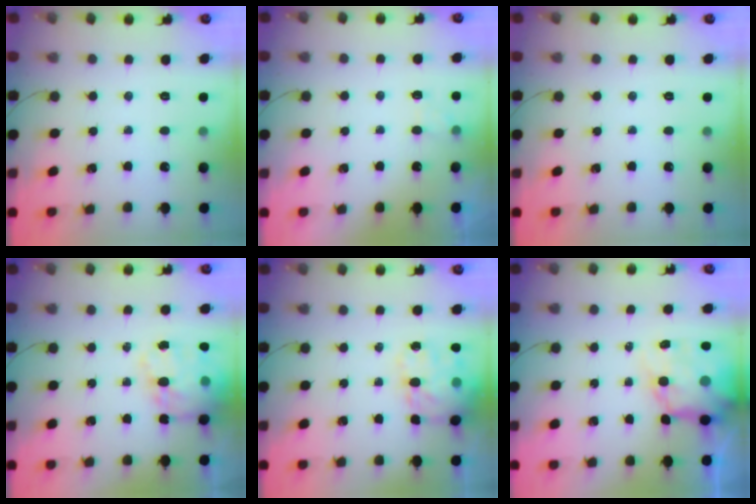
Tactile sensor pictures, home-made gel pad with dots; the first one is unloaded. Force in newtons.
{"total": 2.4, "press": 1.9, "slide": 1.4}
{"total": 0.0}
{"total": 18.5, "press": 18.1, "slide": 4.0}
{"total": 13.2, "press": 12.7, "slide": 3.4}
{"total": 10.2, "press": 9.7, "slide": 3.1}